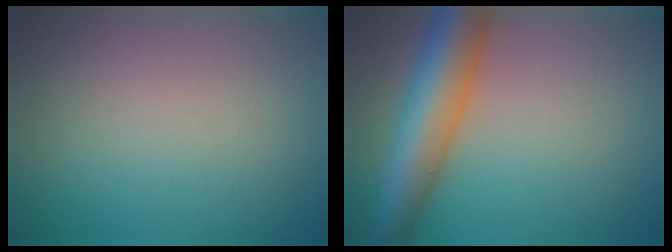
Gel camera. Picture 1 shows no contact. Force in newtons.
{"total": 9.1, "press": 9.1, "slide": 0.2}